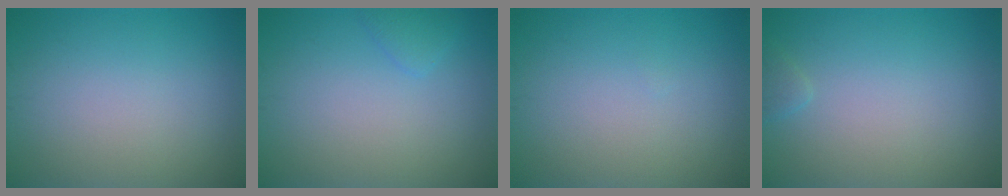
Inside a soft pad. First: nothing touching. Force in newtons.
{"total": 1.1, "press": 1.1, "slide": 0.0}
{"total": 0.0}
{"total": 0.7, "press": 0.7, "slide": 0.1}